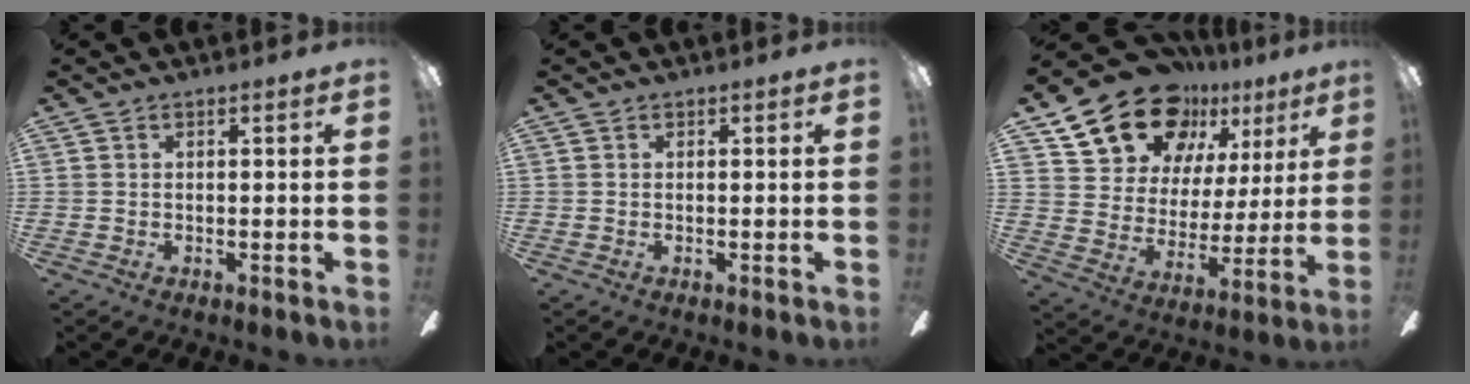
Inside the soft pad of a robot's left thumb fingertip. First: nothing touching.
{"total": 0.0}
{"total": 18.8, "force": [12.9, 11.6, 7.2], "torque": [-0.136, -0.077, 0.238]}